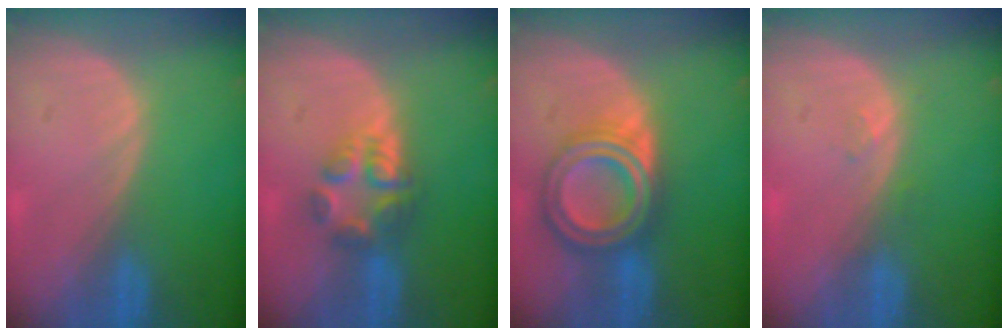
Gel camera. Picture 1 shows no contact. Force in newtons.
{"total": 6.0, "press": 5.3, "slide": 2.8}
{"total": 8.0, "press": 8.0, "slide": 0.5}
{"total": 1.1, "press": 1.0, "slide": 0.4}